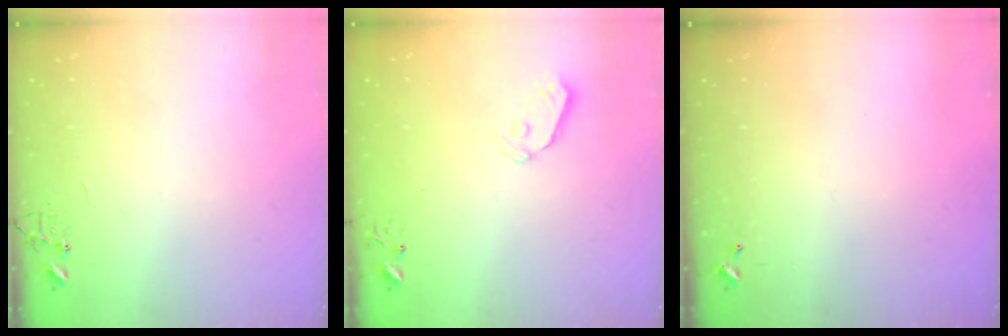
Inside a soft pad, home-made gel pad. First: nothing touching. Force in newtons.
{"total": 6.1, "press": 6.1, "slide": 0.5}
{"total": 0.0}